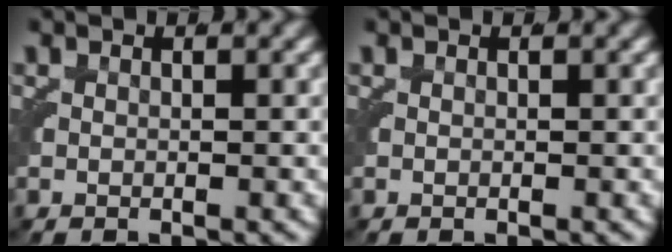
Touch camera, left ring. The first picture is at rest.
{"total": 0.0}